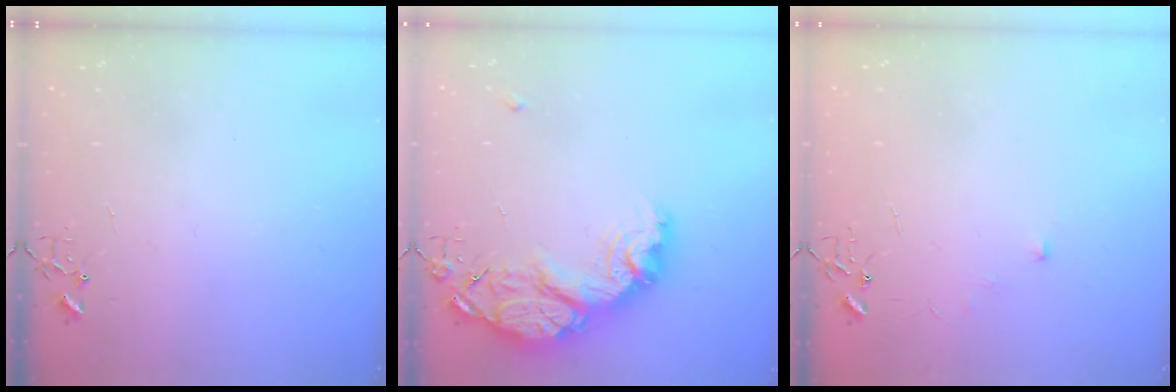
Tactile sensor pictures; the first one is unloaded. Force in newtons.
{"total": 20.5, "press": 20.5, "slide": 1.5}
{"total": 5.4, "press": 5.3, "slide": 0.7}